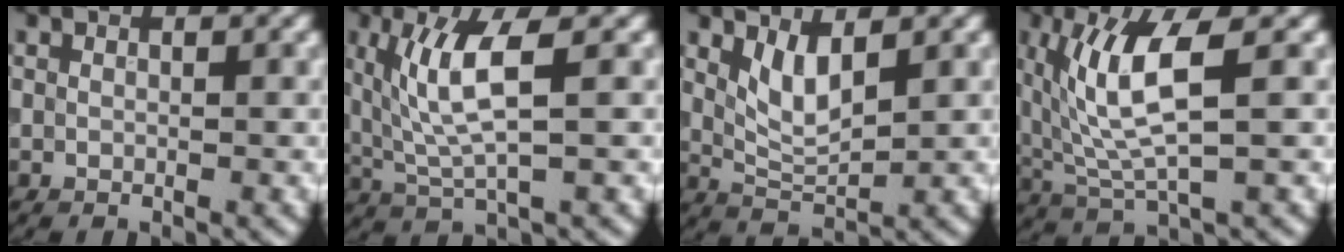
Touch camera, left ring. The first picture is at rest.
{"total": 5.6, "force": [1.3, 1.3, 5.3], "torque": [-0.114, -0.005, 0.032]}
{"total": 3.2, "force": [1.4, 1.2, 2.7], "torque": [-0.058, -0.007, 0.033]}
{"total": 7.1, "force": [1.8, 1.8, 6.6], "torque": [-0.141, -0.007, 0.038]}